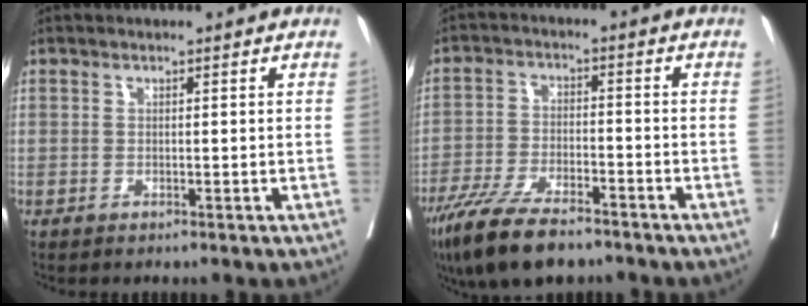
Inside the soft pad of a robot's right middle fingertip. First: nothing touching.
{"total": 12.0, "force": [-9.1, 3.2, 7.2], "torque": [-0.134, -0.025, -0.159]}